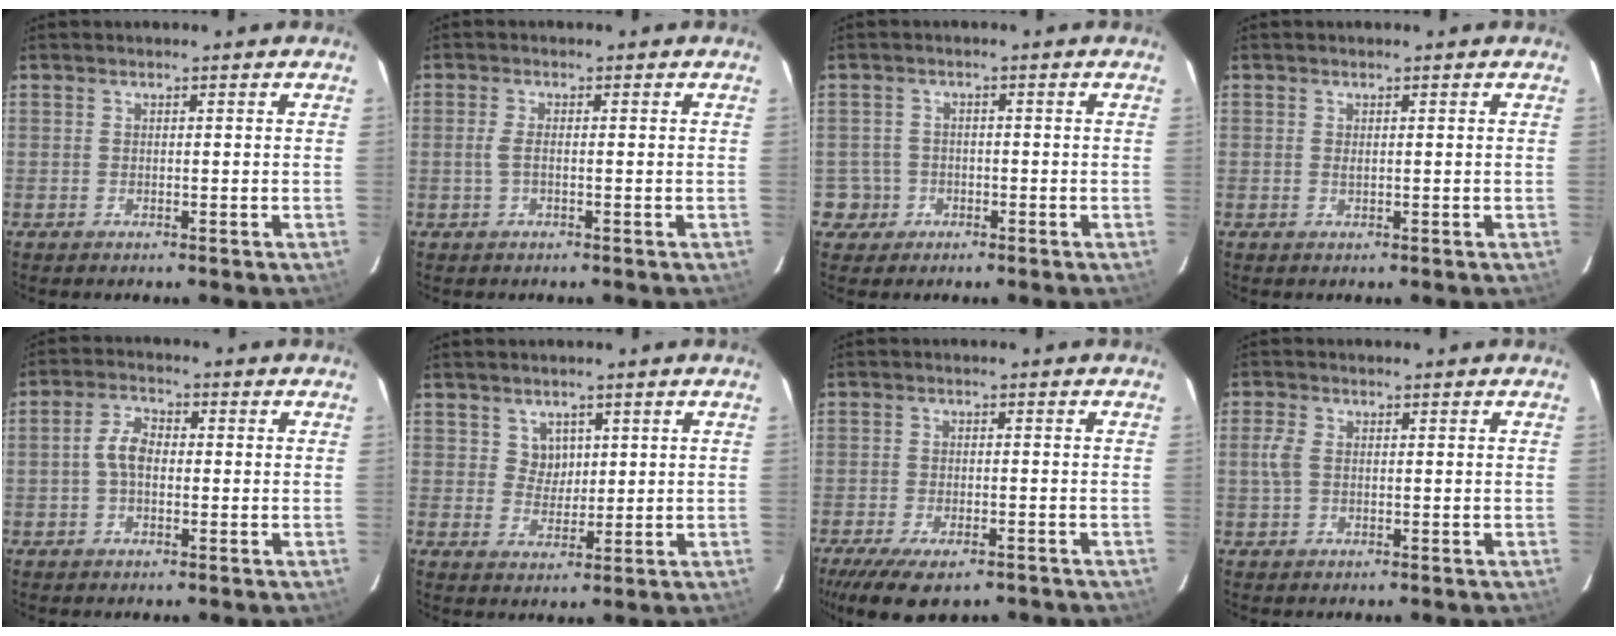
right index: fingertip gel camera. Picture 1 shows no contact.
{"total": 2.1, "force": [-0.4, 0.7, 2.0], "torque": [-0.044, 0.001, -0.007]}
{"total": 4.0, "force": [-1.3, 3.8, -0.2], "torque": [0.001, 0.022, -0.020]}
{"total": 0.6, "force": [0.2, 0.3, 0.5], "torque": [-0.010, 0.001, 0.003]}
{"total": 4.6, "force": [-0.4, 2.8, 3.6], "torque": [-0.075, 0.015, -0.007]}
{"total": 3.5, "force": [1.6, 3.1, 0.4], "torque": [-0.001, 0.006, 0.031]}
{"total": 11.3, "force": [-8.0, 4.3, 6.7], "torque": [-0.152, -0.036, -0.129]}
{"total": 3.0, "force": [0.2, 2.0, 2.3], "torque": [-0.055, 0.005, 0.004]}